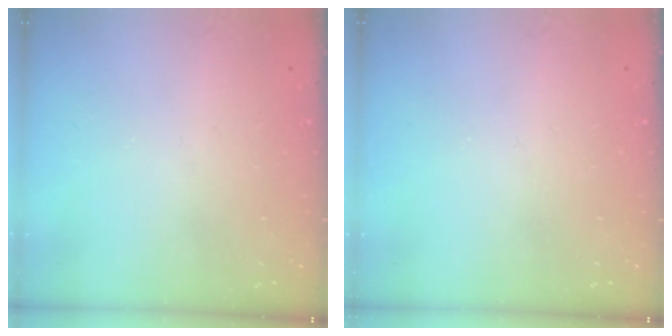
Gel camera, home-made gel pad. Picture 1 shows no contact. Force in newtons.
{"total": 0.0}